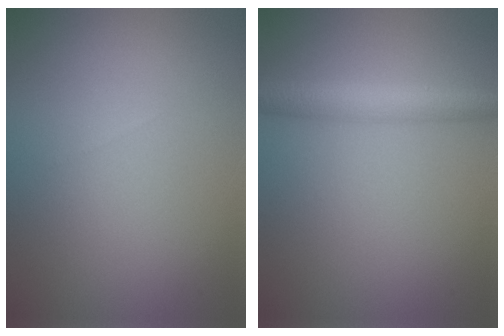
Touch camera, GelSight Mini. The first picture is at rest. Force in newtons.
{"total": 3.1, "press": 3.1, "slide": 0.1}